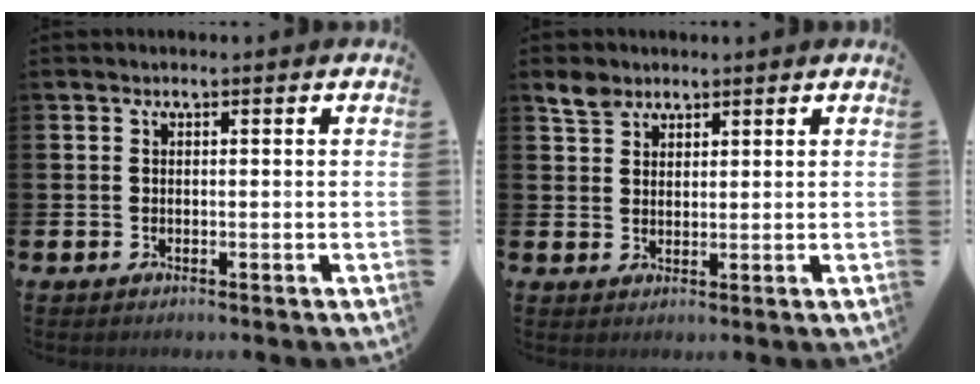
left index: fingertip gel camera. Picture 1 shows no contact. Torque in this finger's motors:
{"motor_torque": [0.30, 0.23, 0.05, 0.01]}